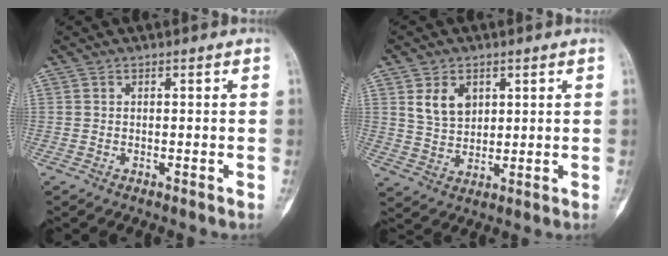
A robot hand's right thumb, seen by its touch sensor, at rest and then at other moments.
{"total": 6.6, "force": [2.7, 4.7, 3.8], "torque": [-0.048, -0.017, 0.056]}